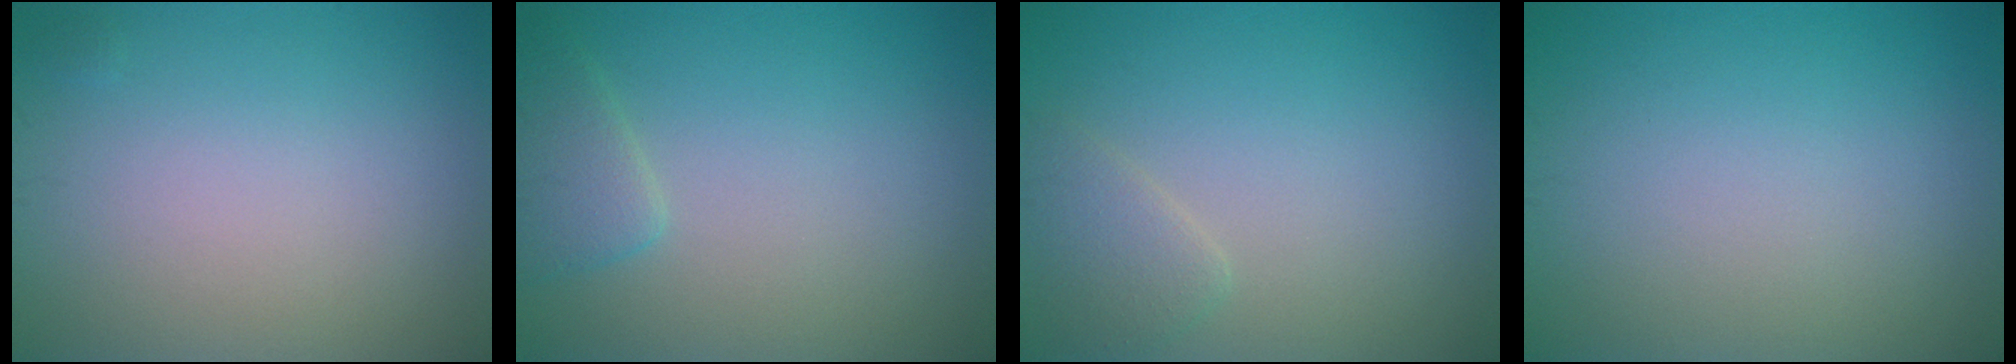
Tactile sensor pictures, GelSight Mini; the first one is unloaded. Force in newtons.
{"total": 2.1, "press": 2.1, "slide": 0.2}
{"total": 1.8, "press": 1.8, "slide": 0.1}
{"total": 0.0}